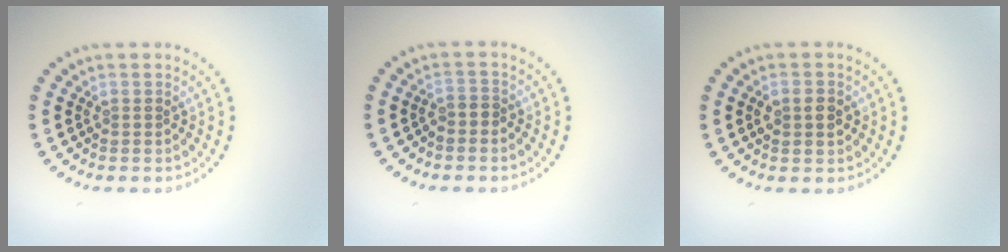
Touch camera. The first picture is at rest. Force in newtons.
{"total": 0.8, "press": 0.5, "slide": 0.6}
{"total": 2.7, "press": 2.7, "slide": 0.2}